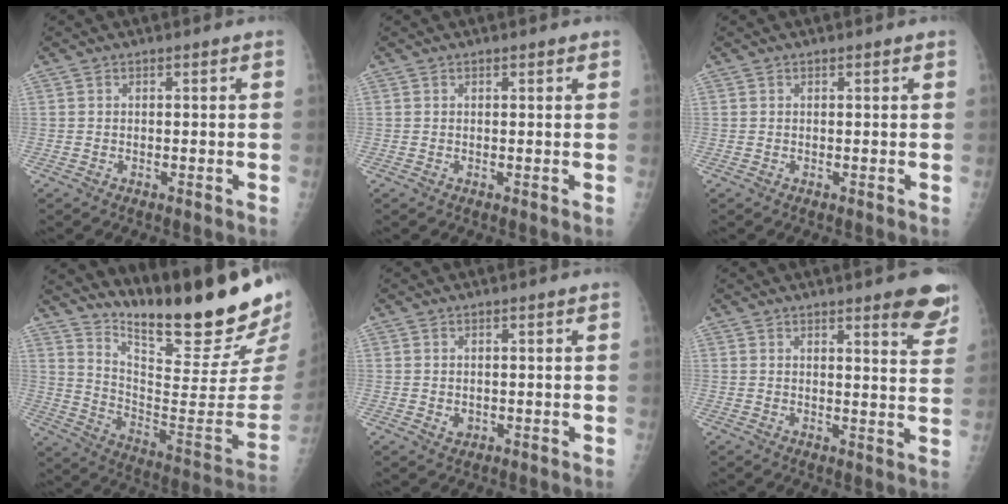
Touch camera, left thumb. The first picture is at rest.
{"total": 1.1, "force": [0.7, 0.4, 0.7], "torque": [-0.009, -0.002, 0.008]}
{"total": 0.6, "force": [0.4, 0.2, 0.4], "torque": [-0.006, -0.001, 0.005]}
{"total": 27.0, "force": [21.3, 3.9, 16.1], "torque": [-0.224, -0.153, 0.318]}
{"total": 1.5, "force": [0.0, 1.3, 0.9], "torque": [-0.009, -0.001, 0.006]}
{"total": 8.2, "force": [5.5, 1.6, 5.8], "torque": [-0.048, -0.030, 0.059]}